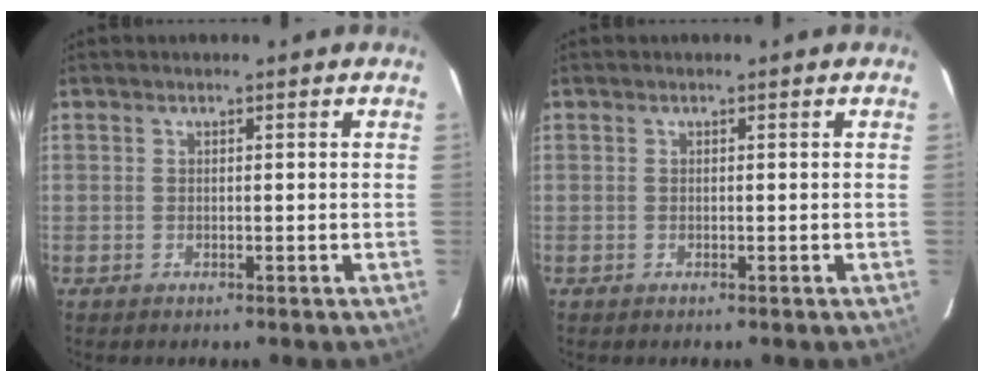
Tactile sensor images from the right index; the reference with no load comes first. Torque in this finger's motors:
{"motor_torque": [0.00, 0.00, 0.00, 0.00]}